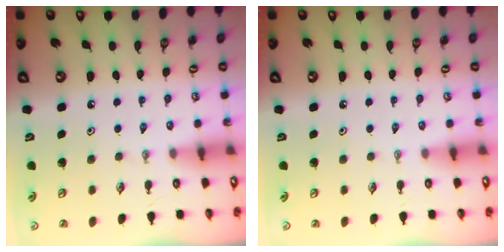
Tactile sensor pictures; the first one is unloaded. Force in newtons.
{"total": 0.0}